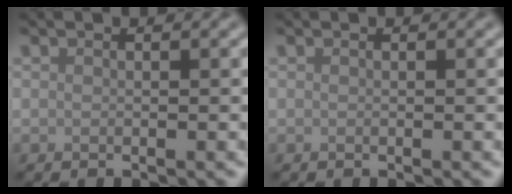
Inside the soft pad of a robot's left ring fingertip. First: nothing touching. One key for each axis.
{"total": 0.0}